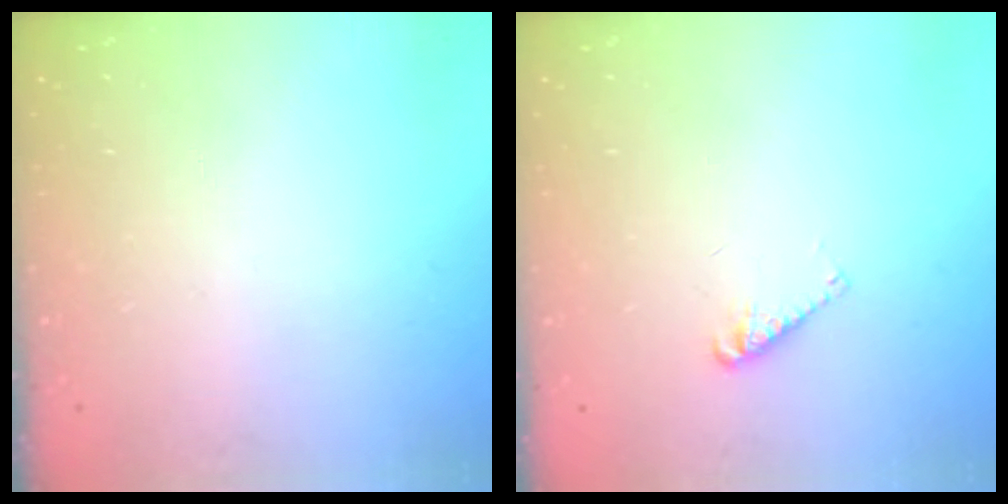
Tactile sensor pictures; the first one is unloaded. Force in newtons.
{"total": 2.7, "press": 2.7, "slide": 0.4}